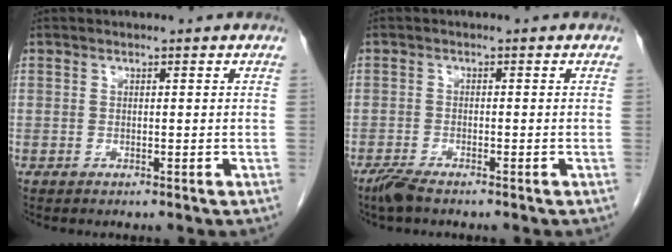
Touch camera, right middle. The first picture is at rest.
{"total": 2.8, "force": [-2.2, 0.4, 1.5], "torque": [-0.038, -0.007, -0.045]}